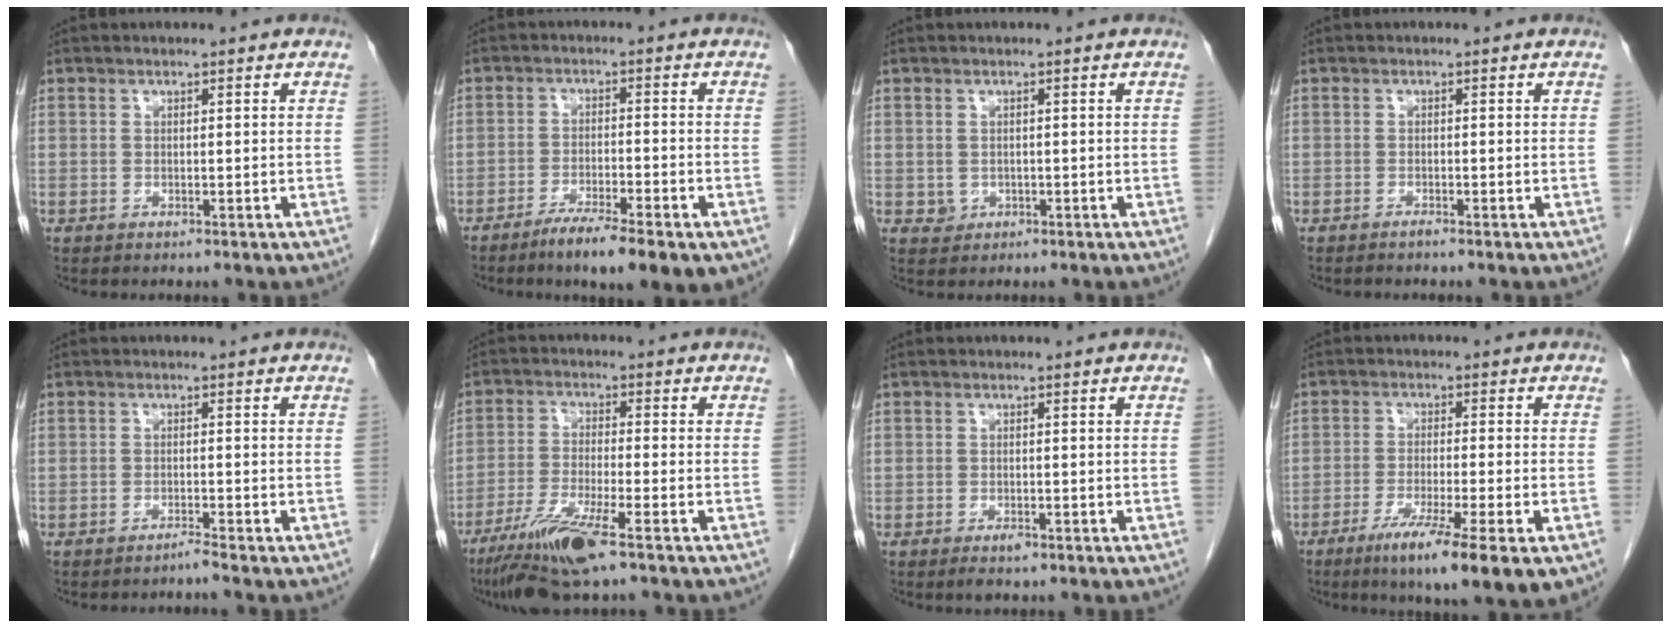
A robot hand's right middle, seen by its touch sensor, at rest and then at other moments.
{"total": 9.5, "force": [-6.0, 1.5, 7.1], "torque": [-0.107, -0.015, -0.091]}
{"total": 1.4, "force": [-0.2, 1.3, 0.4], "torque": [-0.007, 0.002, 0.003]}
{"total": 0.7, "force": [-0.6, -0.1, 0.3], "torque": [-0.007, 0.000, -0.011]}
{"total": 1.1, "force": [-1.0, -0.4, 0.2], "torque": [0.002, 0.001, -0.018]}
{"total": 9.7, "force": [-6.3, 0.3, 7.4], "torque": [-0.148, -0.029, -0.115]}
{"total": 1.6, "force": [-1.1, 0.5, 1.2], "torque": [-0.020, -0.002, -0.014]}
{"total": 12.0, "force": [-6.5, 0.4, 10.1], "torque": [-0.144, -0.030, -0.100]}